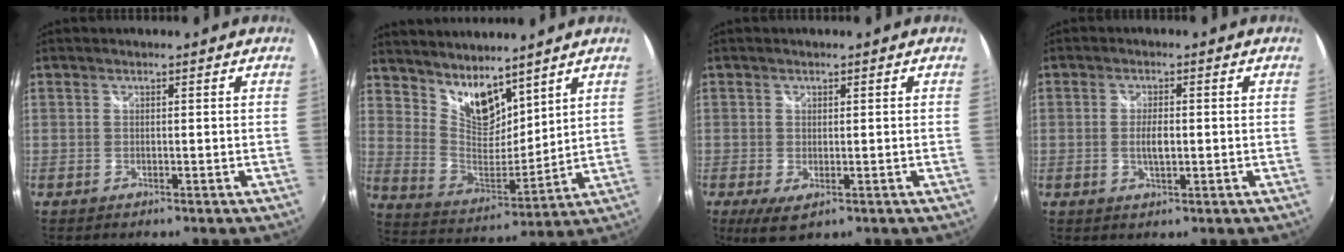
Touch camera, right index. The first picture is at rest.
{"total": 11.7, "force": [9.2, 4.9, 5.3], "torque": [-0.093, -0.005, 0.182]}
{"total": 3.5, "force": [-1.0, 1.9, 2.7], "torque": [-0.051, -0.014, -0.014]}
{"total": 3.3, "force": [-0.3, 1.2, 3.0], "torque": [-0.055, -0.002, -0.006]}